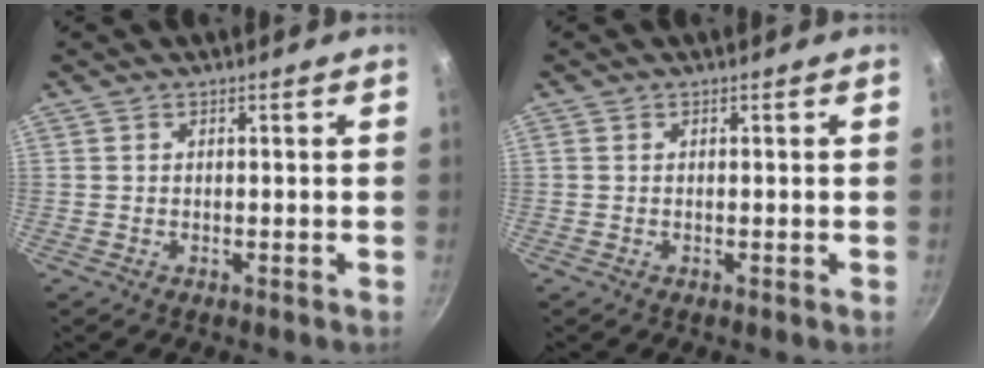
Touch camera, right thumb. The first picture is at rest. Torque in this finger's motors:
{"motor_torque": [-0.11, 0.04, 0.24, -0.50, 0.01]}